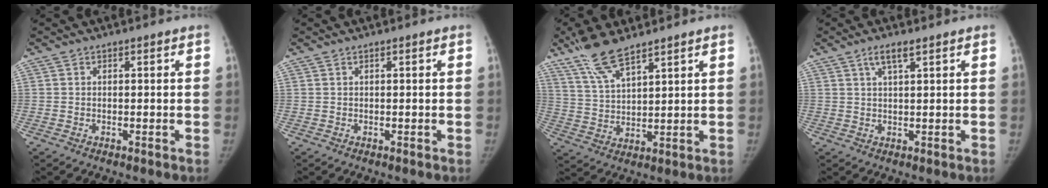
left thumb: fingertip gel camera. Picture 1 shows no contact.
{"total": 0.0}
{"total": 9.2, "force": [7.1, 2.3, 5.5], "torque": [-0.107, -0.031, 0.148]}
{"total": 3.2, "force": [1.9, 0.6, 2.5], "torque": [-0.054, -0.003, 0.039]}